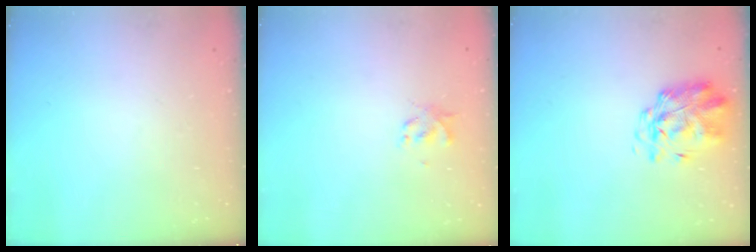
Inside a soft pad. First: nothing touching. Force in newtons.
{"total": 1.9, "press": 1.9, "slide": 0.3}
{"total": 2.4, "press": 2.2, "slide": 1.0}